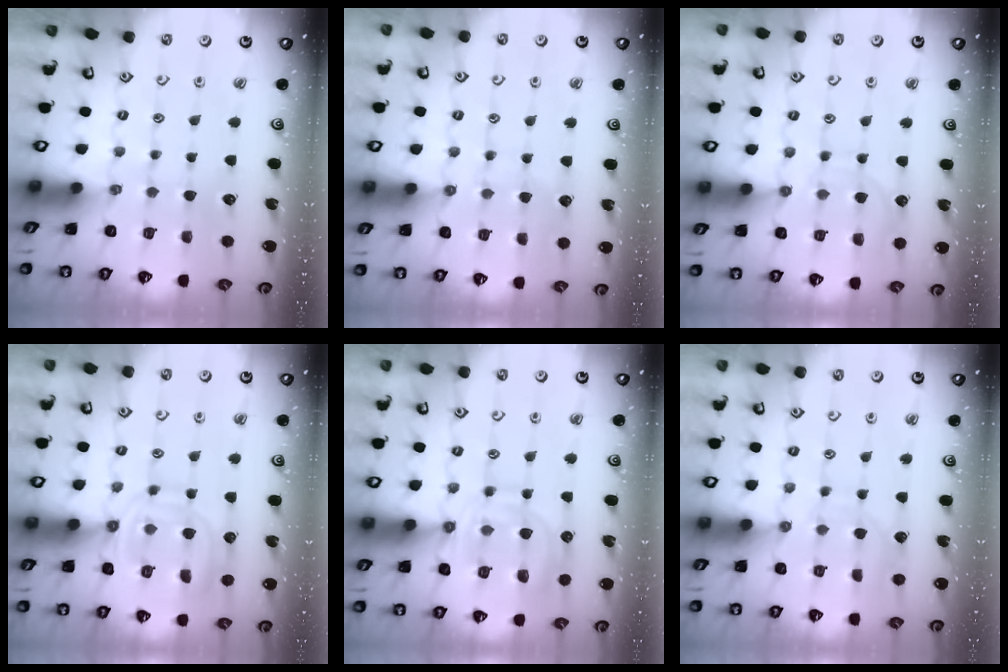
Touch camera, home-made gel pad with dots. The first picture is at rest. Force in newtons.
{"total": 5.7, "press": 5.7, "slide": 0.5}
{"total": 7.3, "press": 7.3, "slide": 0.6}
{"total": 13.9, "press": 13.8, "slide": 1.1}
{"total": 13.1, "press": 13.1, "slide": 1.2}
{"total": 5.7, "press": 5.7, "slide": 0.4}